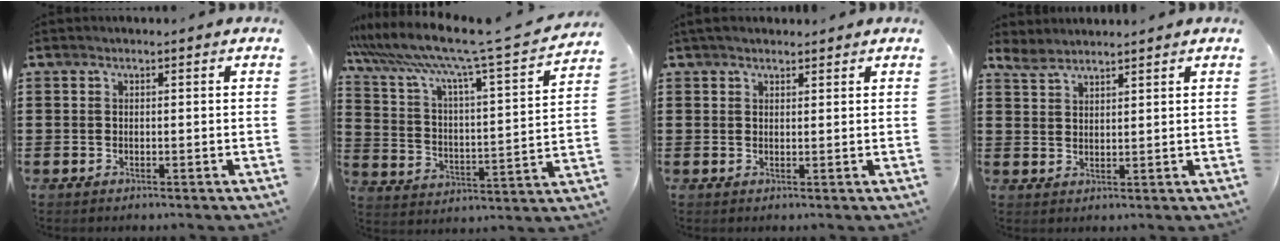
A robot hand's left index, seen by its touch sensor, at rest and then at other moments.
{"total": 9.5, "force": [7.8, -0.2, 5.5], "torque": [-0.137, -0.062, 0.120]}
{"total": 1.9, "force": [1.6, 0.8, 0.4], "torque": [-0.012, 0.006, 0.032]}
{"total": 3.1, "force": [2.9, 0.9, 0.8], "torque": [-0.025, -0.005, 0.055]}